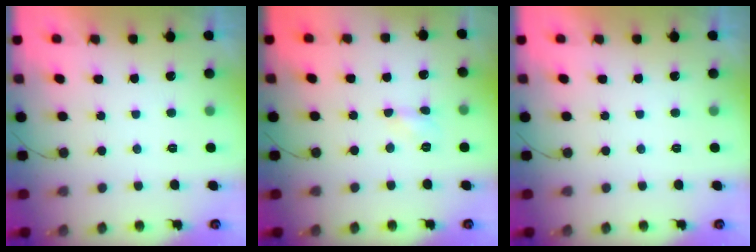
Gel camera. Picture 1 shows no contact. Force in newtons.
{"total": 3.6, "press": 3.6, "slide": 0.5}
{"total": 0.0}